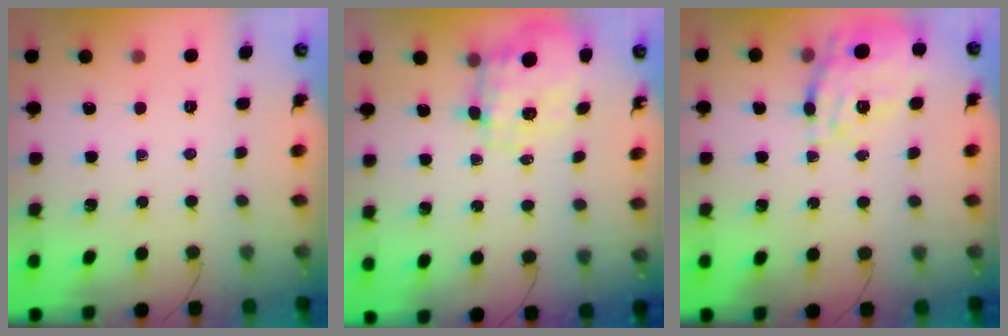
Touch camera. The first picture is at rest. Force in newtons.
{"total": 3.6, "press": 3.3, "slide": 1.5}
{"total": 16.3, "press": 16.2, "slide": 1.4}